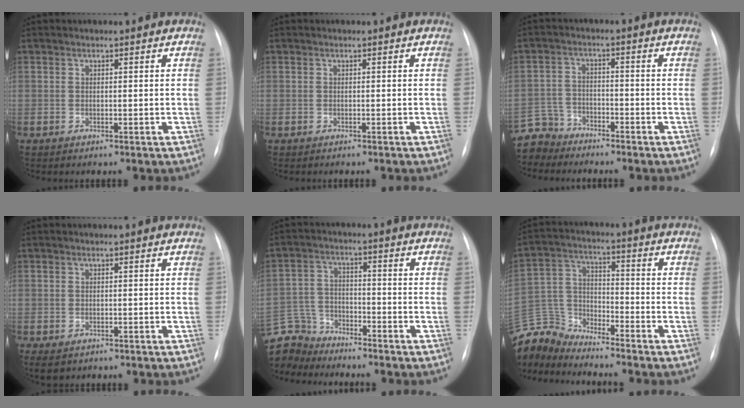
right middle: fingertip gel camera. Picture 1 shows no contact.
{"total": 1.2, "force": [-1.0, 0.3, 0.5], "torque": [-0.008, -0.002, -0.011]}
{"total": 5.7, "force": [-5.2, 2.1, -1.0], "torque": [0.022, 0.000, -0.105]}
{"total": 2.8, "force": [-1.6, 1.9, 1.3], "torque": [-0.023, -0.006, -0.014]}
{"total": 9.9, "force": [-9.3, 3.4, 0.1], "torque": [-0.021, 0.017, -0.182]}
{"total": 10.2, "force": [-10.2, 1.0, 0.1], "torque": [-0.013, 0.024, -0.206]}